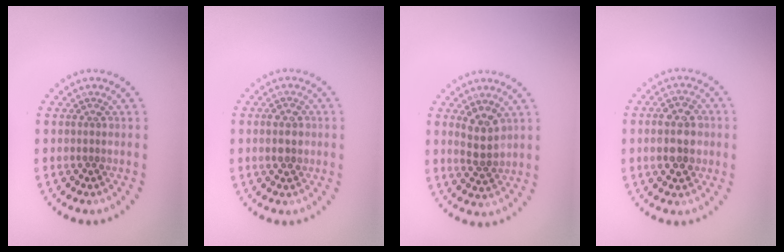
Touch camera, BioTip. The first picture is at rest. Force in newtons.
{"total": 2.0, "press": 2.0, "slide": 0.1}
{"total": 2.9, "press": 2.8, "slide": 0.8}
{"total": 4.2, "press": 4.2, "slide": 0.4}